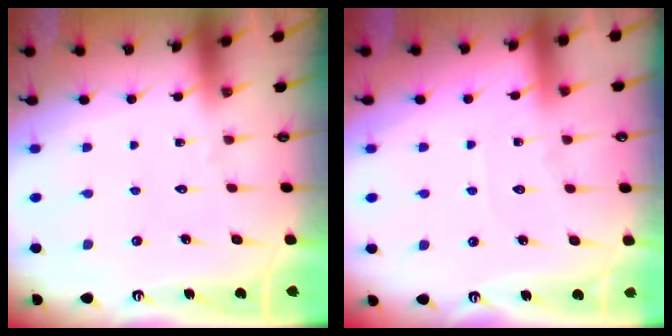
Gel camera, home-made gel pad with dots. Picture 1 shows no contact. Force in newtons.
{"total": 3.9, "press": 3.9, "slide": 0.6}